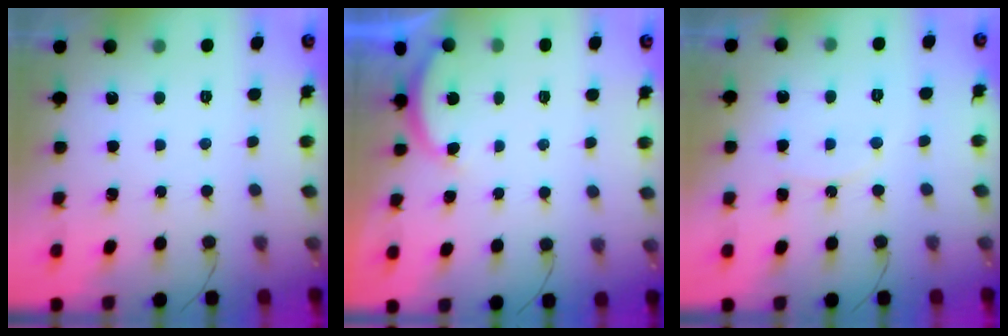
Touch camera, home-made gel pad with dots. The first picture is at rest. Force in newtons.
{"total": 2.5, "press": 2.5, "slide": 0.5}
{"total": 7.0, "press": 7.0, "slide": 0.6}